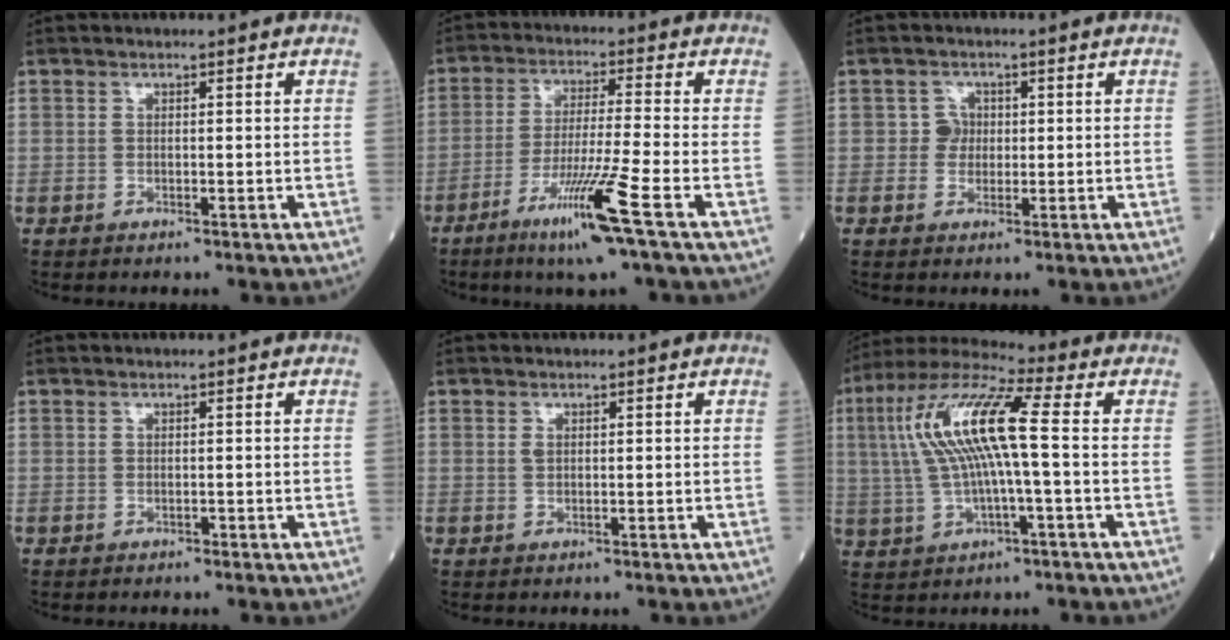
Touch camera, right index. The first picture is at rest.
{"total": 10.5, "force": [-5.5, -1.5, 8.8], "torque": [-0.166, -0.027, -0.102]}
{"total": 2.1, "force": [0.2, 2.1, 0.3], "torque": [0.003, 0.007, 0.002]}
{"total": 0.0}
{"total": 0.6, "force": [0.3, 0.3, 0.4], "torque": [-0.009, 0.002, 0.007]}
{"total": 13.2, "force": [1.1, 1.6, 13.1], "torque": [-0.272, 0.025, 0.017]}